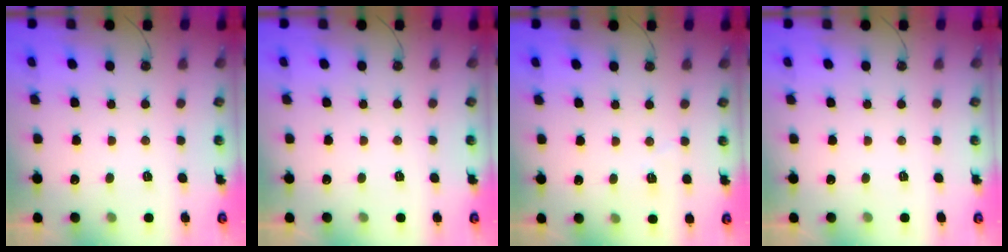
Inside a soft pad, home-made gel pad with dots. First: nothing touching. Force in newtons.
{"total": 0.0}
{"total": 3.7, "press": 3.4, "slide": 1.5}
{"total": 0.0}